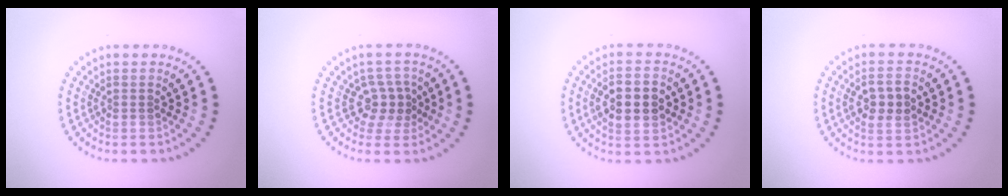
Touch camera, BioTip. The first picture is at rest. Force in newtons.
{"total": 2.4, "press": 1.9, "slide": 1.6}
{"total": 4.6, "press": 4.6, "slide": 0.3}
{"total": 3.0, "press": 3.0, "slide": 0.2}